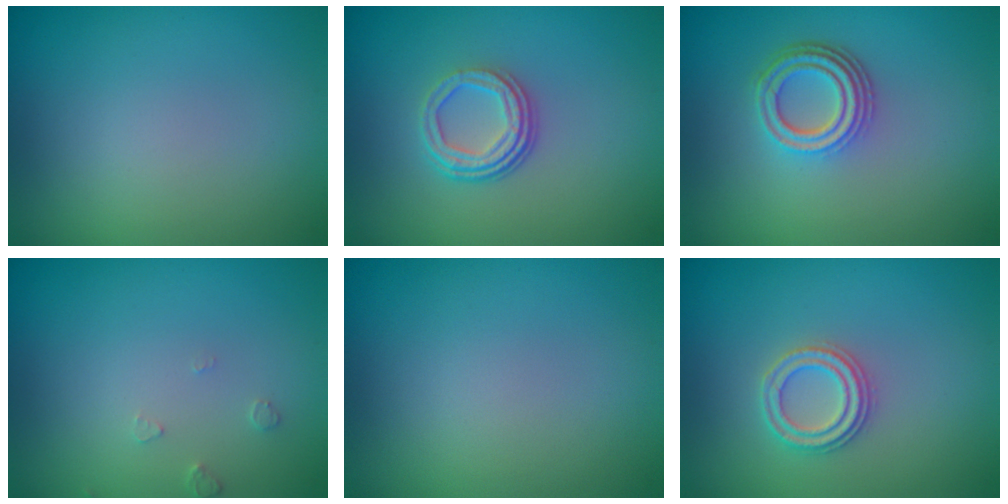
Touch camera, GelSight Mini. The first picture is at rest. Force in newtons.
{"total": 3.5, "press": 2.5, "slide": 2.5}
{"total": 4.0, "press": 3.0, "slide": 2.6}
{"total": 0.9, "press": 0.9, "slide": 0.2}
{"total": 0.0}
{"total": 2.3, "press": 2.3, "slide": 0.3}